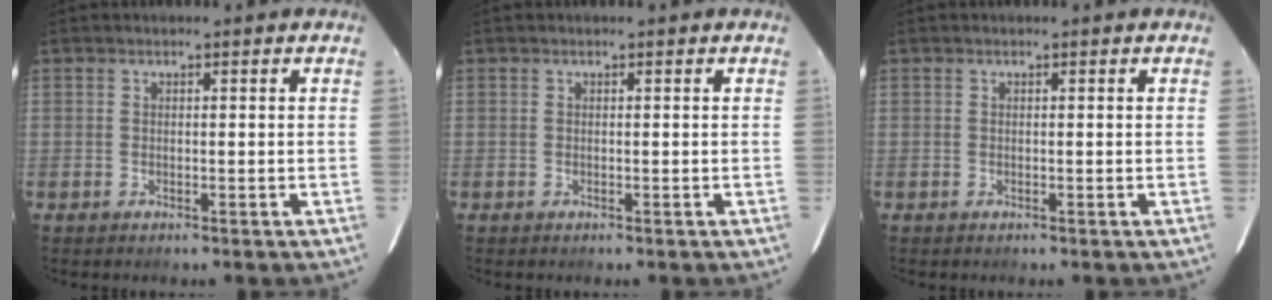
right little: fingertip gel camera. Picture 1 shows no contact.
{"total": 0.0}
{"total": 0.0}